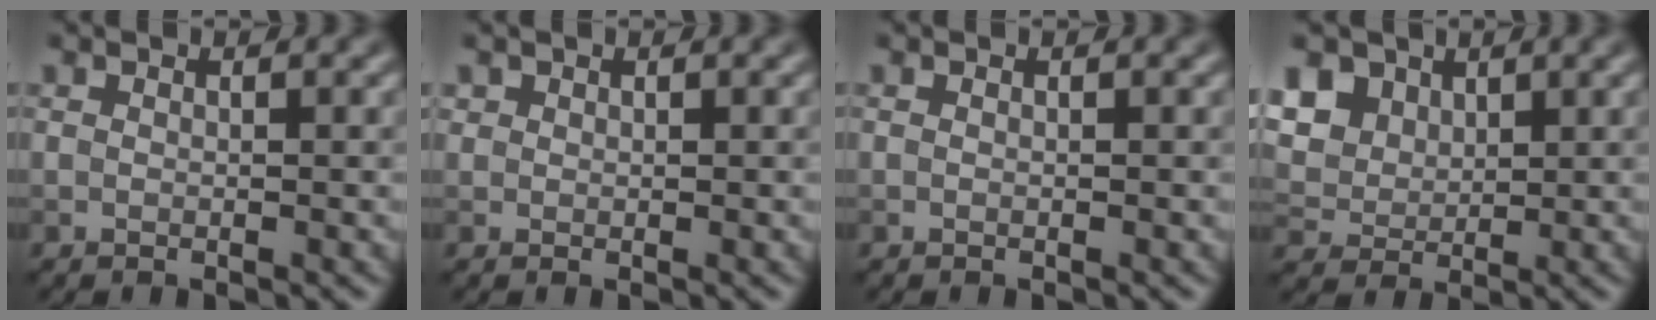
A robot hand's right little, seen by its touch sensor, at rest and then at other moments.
{"total": 0.6, "force": [0.4, 0.5, 0.0], "torque": [0.003, -0.002, 0.008]}
{"total": 0.0}
{"total": 6.8, "force": [3.4, 5.0, 3.2], "torque": [-0.102, 0.014, 0.060]}